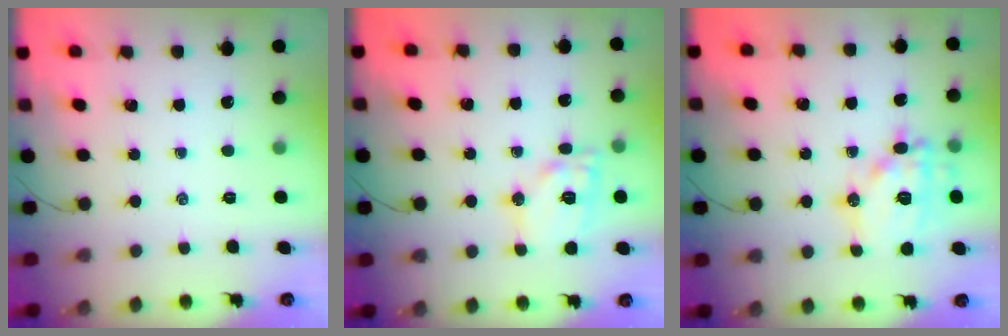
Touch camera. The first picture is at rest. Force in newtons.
{"total": 12.0, "press": 12.0, "slide": 1.1}
{"total": 15.9, "press": 15.8, "slide": 1.5}